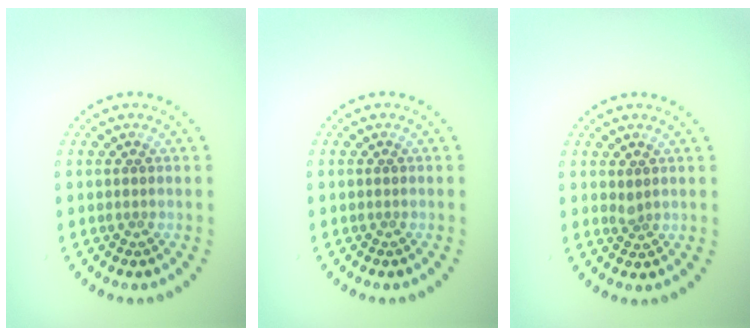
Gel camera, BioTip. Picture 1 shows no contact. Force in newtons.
{"total": 0.0}
{"total": 0.7, "press": 0.5, "slide": 0.4}